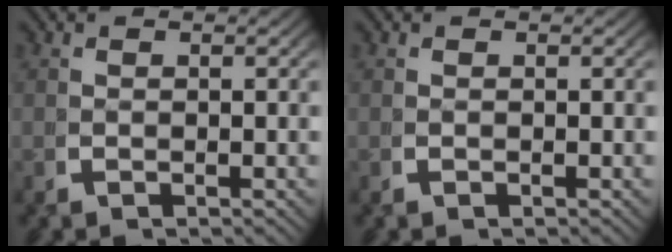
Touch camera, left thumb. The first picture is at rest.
{"total": 0.0}